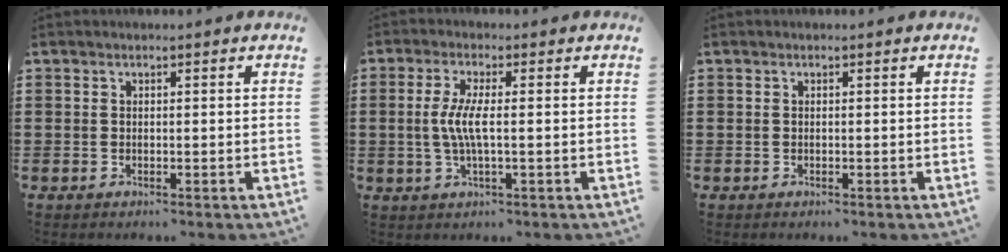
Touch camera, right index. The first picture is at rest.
{"total": 4.7, "force": [-0.2, 0.6, 4.7], "torque": [-0.107, -0.010, -0.014]}
{"total": 0.0}